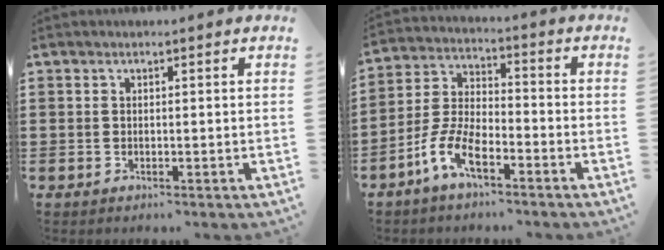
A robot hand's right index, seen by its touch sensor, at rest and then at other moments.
{"total": 7.1, "force": [-4.8, 2.5, 4.6], "torque": [-0.126, -0.006, -0.099]}